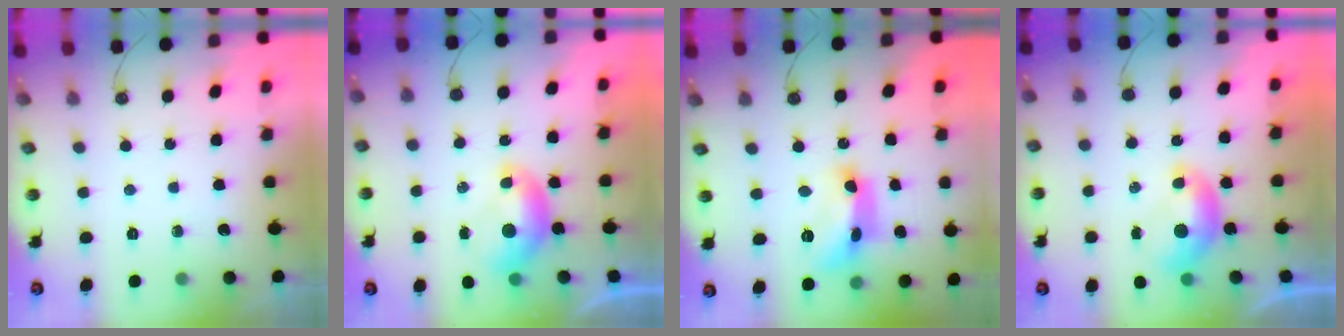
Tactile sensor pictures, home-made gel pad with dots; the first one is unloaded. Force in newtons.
{"total": 0.8, "press": 0.8, "slide": 0.2}
{"total": 11.6, "press": 11.5, "slide": 0.7}
{"total": 0.0}